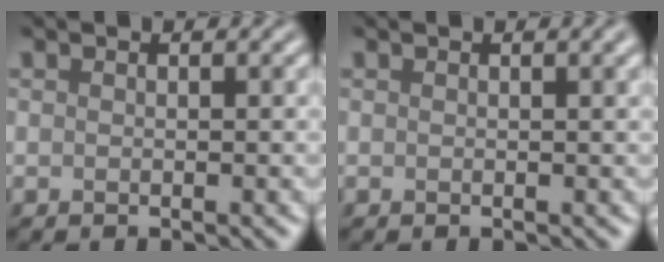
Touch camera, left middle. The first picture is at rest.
{"total": 1.6, "force": [0.7, 0.5, 1.3], "torque": [-0.014, -0.001, 0.002]}